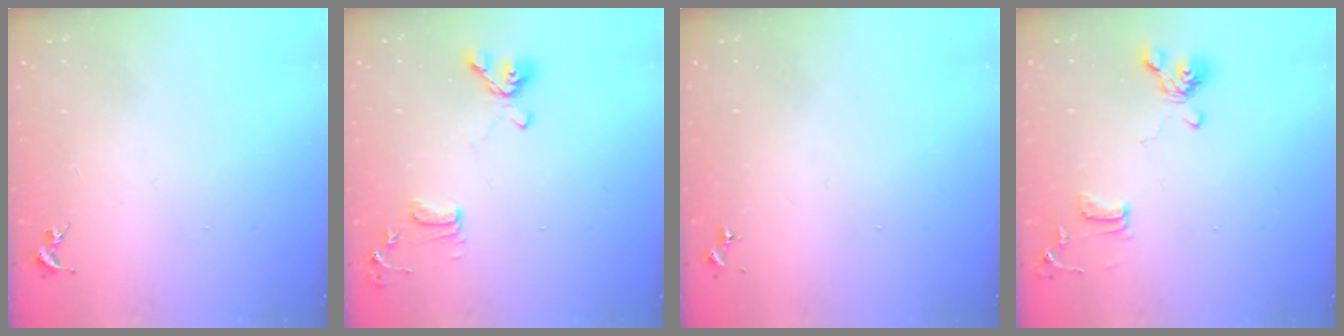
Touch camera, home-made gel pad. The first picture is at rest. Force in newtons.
{"total": 11.2, "press": 11.0, "slide": 2.0}
{"total": 0.0}
{"total": 12.3, "press": 12.2, "slide": 1.8}